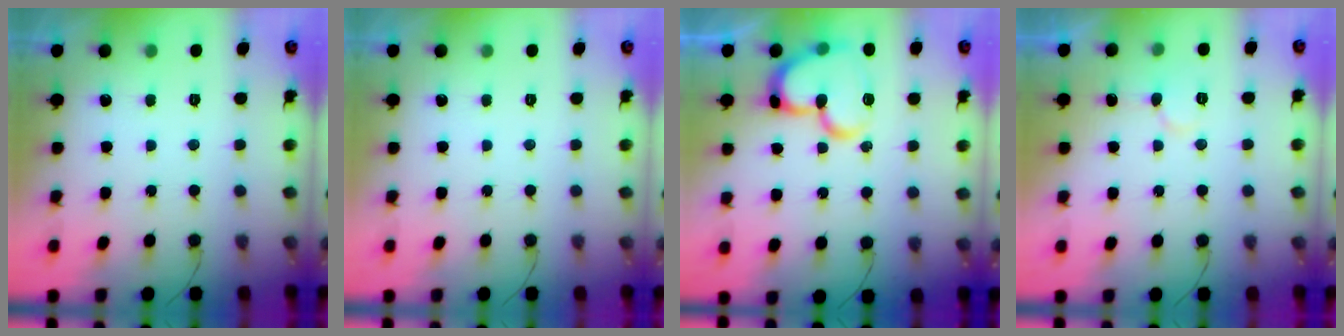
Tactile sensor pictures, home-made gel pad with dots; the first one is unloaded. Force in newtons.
{"total": 0.0}
{"total": 17.8, "press": 17.6, "slide": 2.1}
{"total": 5.8, "press": 5.8, "slide": 0.5}